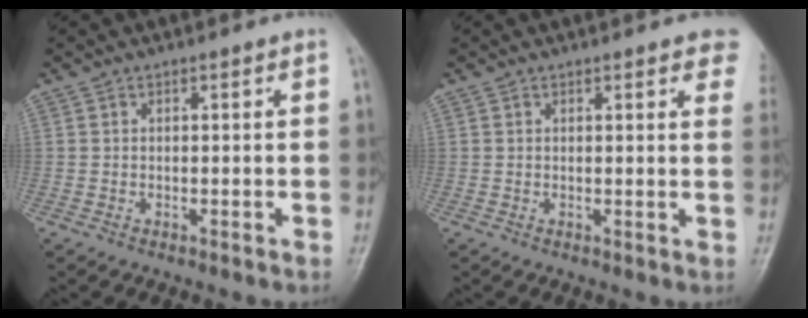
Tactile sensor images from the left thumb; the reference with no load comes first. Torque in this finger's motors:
{"motor_torque": [3.86, 1.15, 1.79, -0.99, 0.03]}